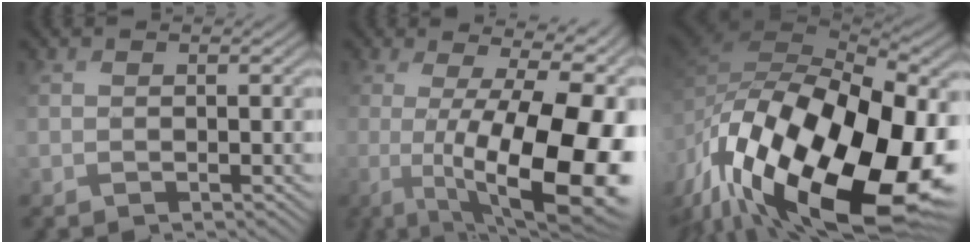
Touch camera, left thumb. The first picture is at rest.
{"total": 18.3, "force": [-2.0, 6.6, 16.9], "torque": [-0.233, -0.031, -0.013]}
{"total": 20.8, "force": [-4.7, 11.1, 17.0], "torque": [-0.315, -0.027, -0.064]}